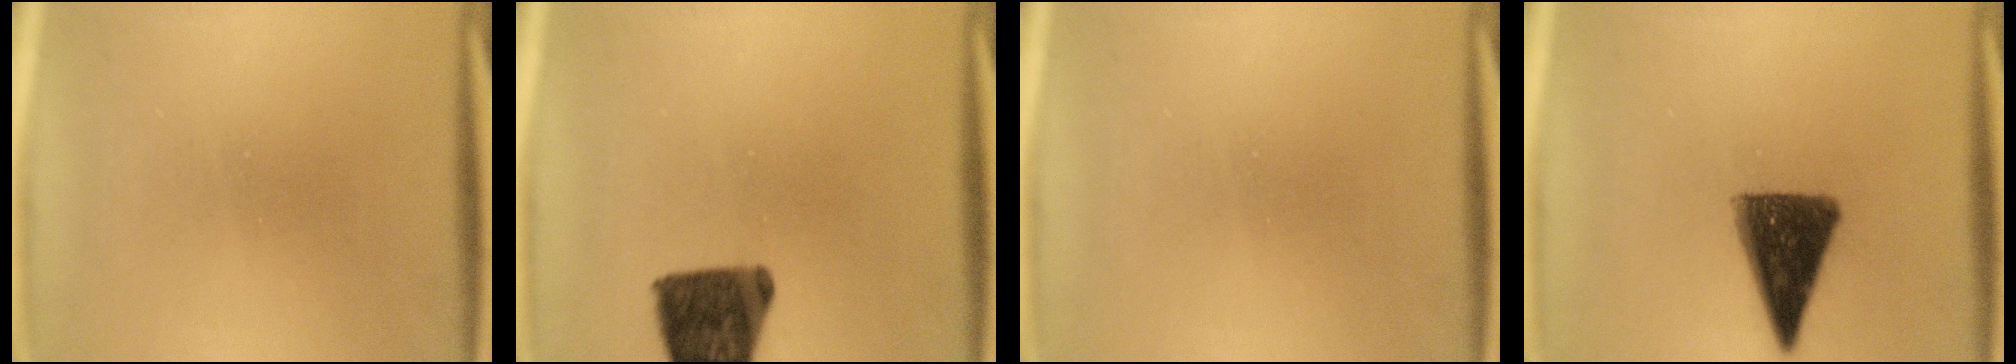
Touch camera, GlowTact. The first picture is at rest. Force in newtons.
{"total": 12.6}
{"total": 0.0}
{"total": 12.5}